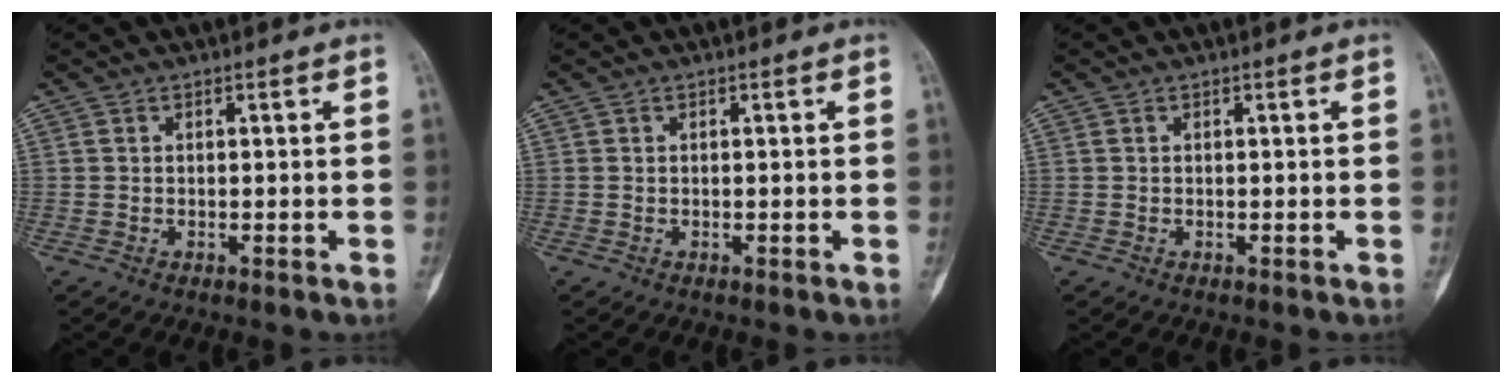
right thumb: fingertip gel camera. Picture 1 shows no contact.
{"total": 0.0}
{"total": 0.0}